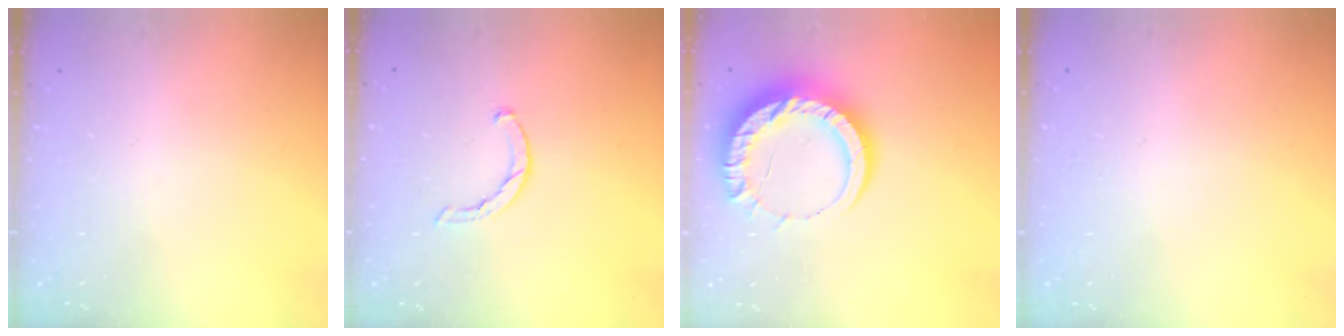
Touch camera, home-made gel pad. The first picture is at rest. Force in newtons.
{"total": 1.9, "press": 1.9, "slide": 0.3}
{"total": 14.8, "press": 14.8, "slide": 0.8}
{"total": 2.7, "press": 2.7, "slide": 0.2}